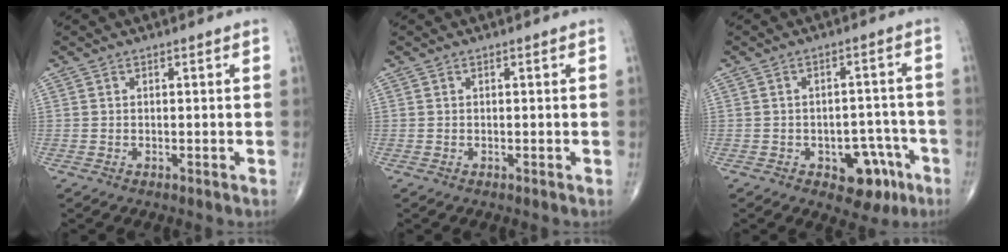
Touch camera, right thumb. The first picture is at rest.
{"total": 0.0}
{"total": 8.7, "force": [-4.2, 5.2, 5.5], "torque": [-0.030, 0.033, -0.050]}